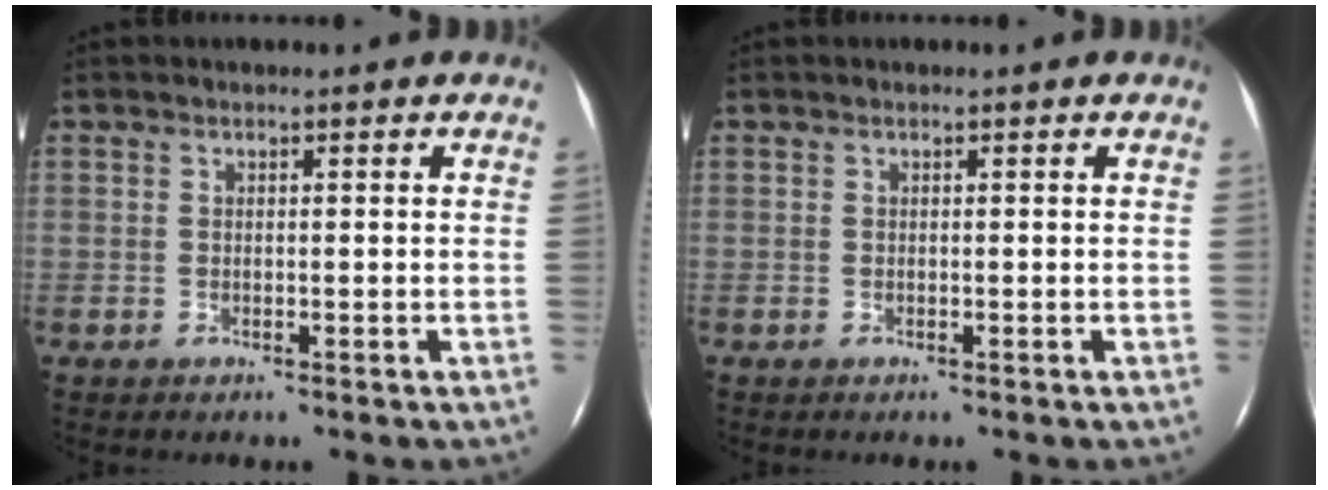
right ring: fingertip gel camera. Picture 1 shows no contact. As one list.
[{"total": 0.0}]